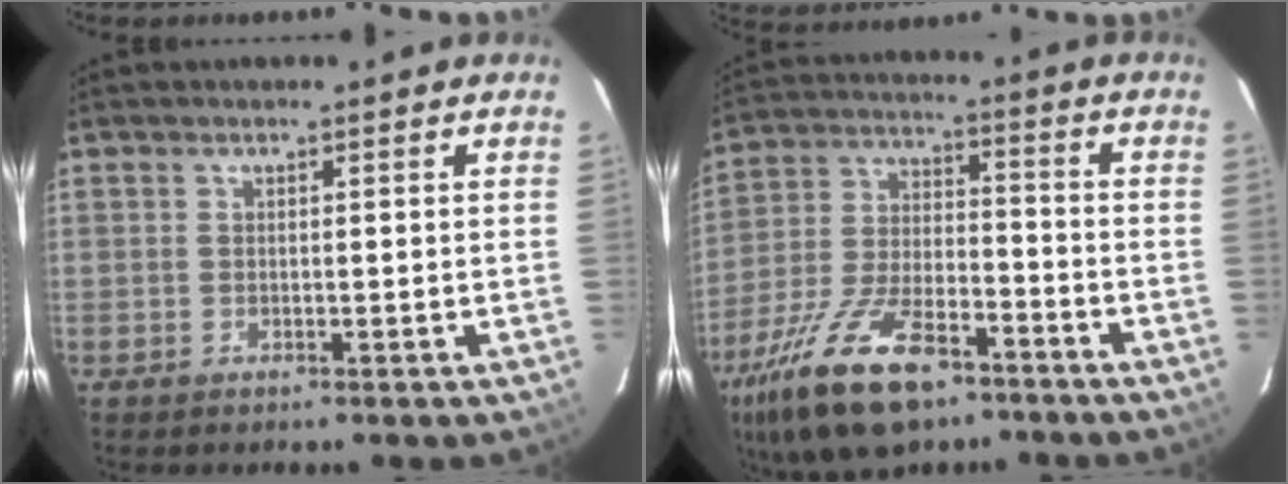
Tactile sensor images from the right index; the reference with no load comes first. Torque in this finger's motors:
{"motor_torque": [1.26, -0.88, 0.50, 0.16]}